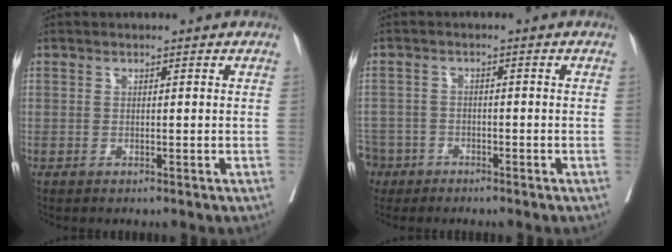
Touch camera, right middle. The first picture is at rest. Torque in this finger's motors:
{"motor_torque": [1.19, -0.44, 1.05, 0.21]}